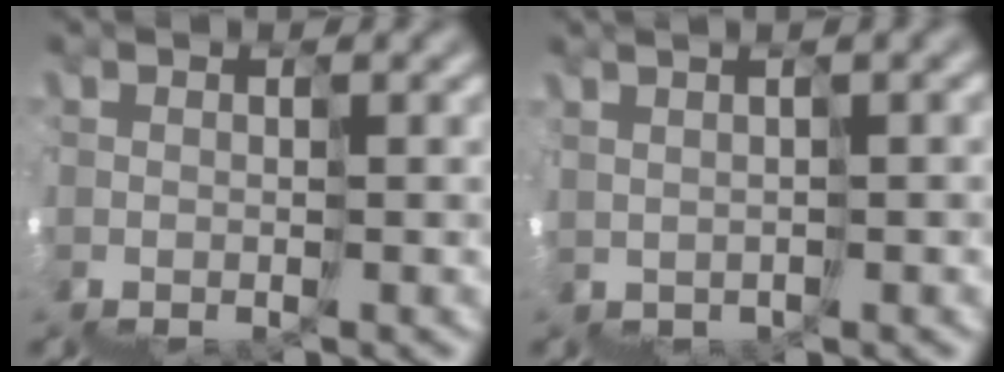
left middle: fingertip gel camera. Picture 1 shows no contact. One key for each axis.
{"total": 2.4, "fx": 2.1, "fy": -0.8, "fz": 0.8, "tx": 0.011, "ty": 0.039, "tz": 0.040}